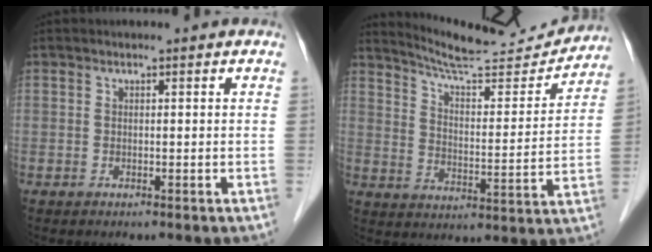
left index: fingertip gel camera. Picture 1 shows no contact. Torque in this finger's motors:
{"motor_torque": [0.40, -0.60, 0.02, 0.02]}